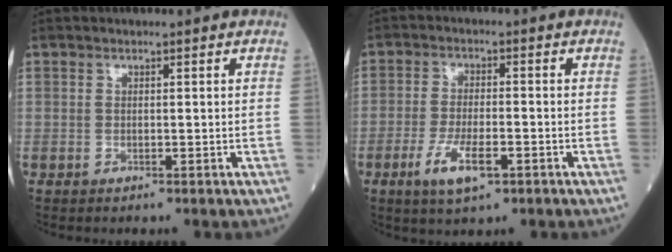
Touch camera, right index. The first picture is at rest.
{"total": 6.4, "force": [-3.0, 1.8, 5.4], "torque": [-0.109, -0.008, -0.049]}